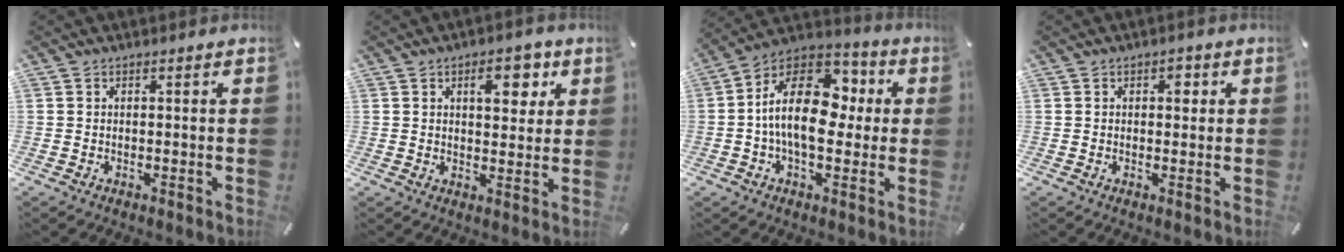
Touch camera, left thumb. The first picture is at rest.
{"total": 8.0, "force": [3.2, 4.2, 6.0], "torque": [-0.072, -0.009, 0.045]}
{"total": 18.8, "force": [0.7, 11.9, 14.5], "torque": [-0.262, 0.008, 0.013]}
{"total": 2.5, "force": [0.7, 1.6, 1.8], "torque": [-0.014, -0.001, 0.004]}